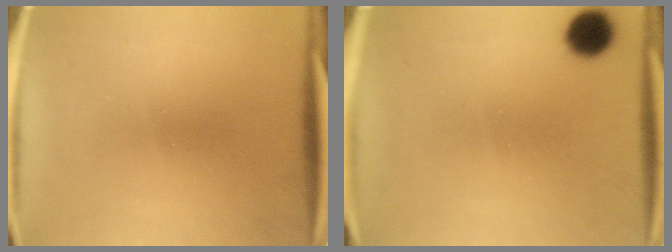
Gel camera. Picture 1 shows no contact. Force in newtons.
{"total": 6.8}